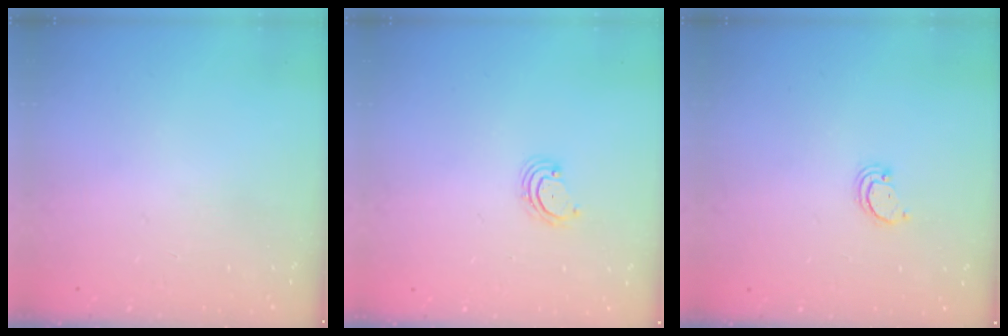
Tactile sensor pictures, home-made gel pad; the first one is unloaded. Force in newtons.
{"total": 3.1, "press": 3.1, "slide": 0.4}
{"total": 2.2, "press": 2.2, "slide": 0.2}